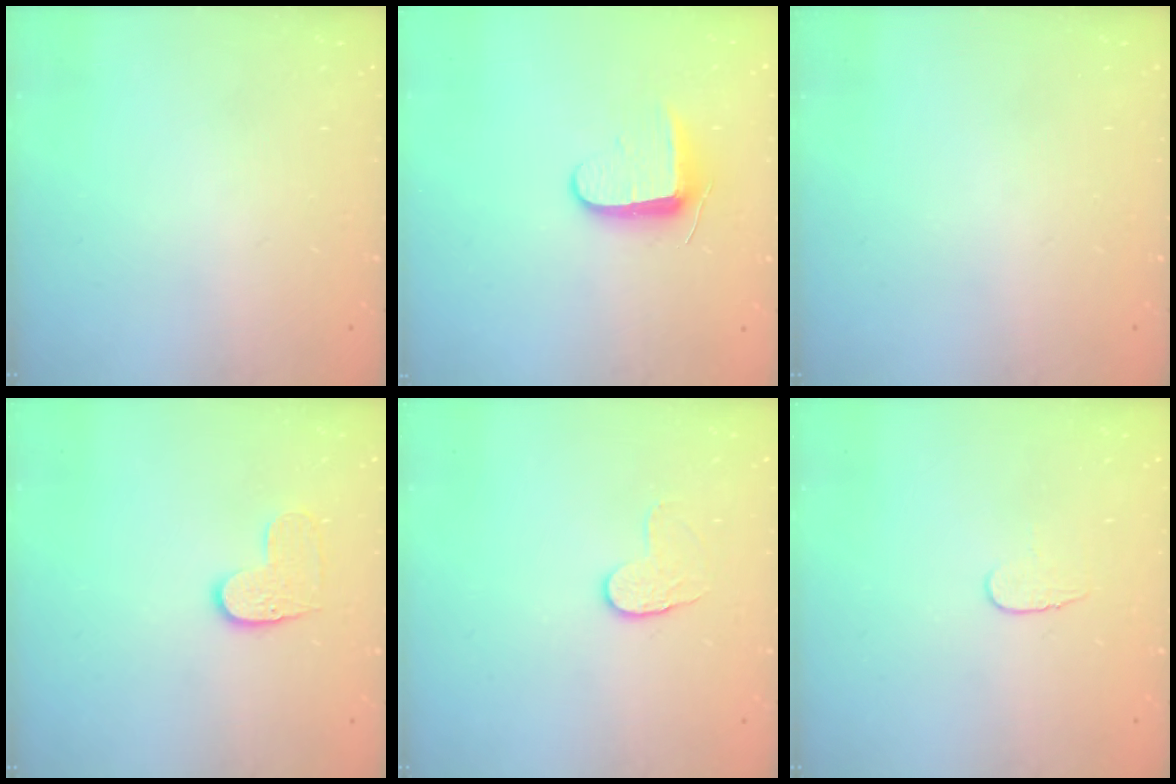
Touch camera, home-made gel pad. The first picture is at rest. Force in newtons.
{"total": 8.7, "press": 8.6, "slide": 1.4}
{"total": 0.0}
{"total": 6.1, "press": 6.1, "slide": 0.4}
{"total": 4.3, "press": 4.3, "slide": 0.4}
{"total": 4.3, "press": 4.2, "slide": 0.4}